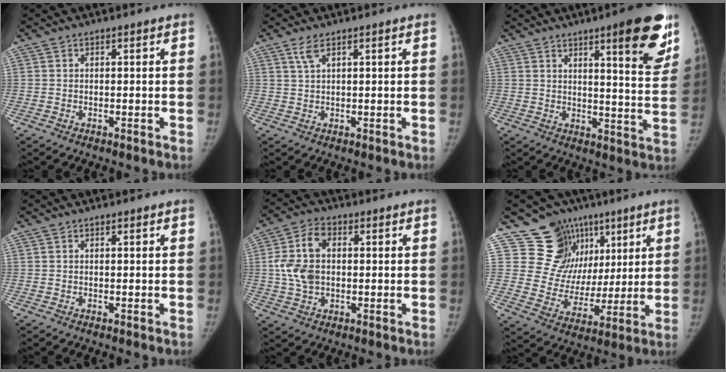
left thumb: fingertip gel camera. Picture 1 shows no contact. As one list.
[{"total": 2.1, "force": [1.4, 0.3, 1.6], "torque": [-0.039, 0.004, 0.034]}, {"total": 14.7, "force": [8.6, 2.8, 11.7], "torque": [-0.118, -0.049, 0.114]}, {"total": 0.0}, {"total": 9.2, "force": [0.6, 6.1, 6.9], "torque": [-0.137, 0.014, 0.011]}, {"total": 15.2, "force": [8.2, 12.4, 3.5], "torque": [-0.002, -0.023, 0.146]}]